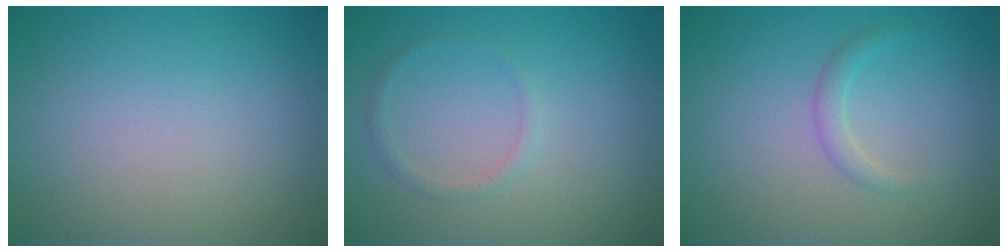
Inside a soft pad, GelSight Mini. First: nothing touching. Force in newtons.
{"total": 0.9, "press": 0.9, "slide": 0.1}
{"total": 1.2, "press": 1.2, "slide": 0.1}